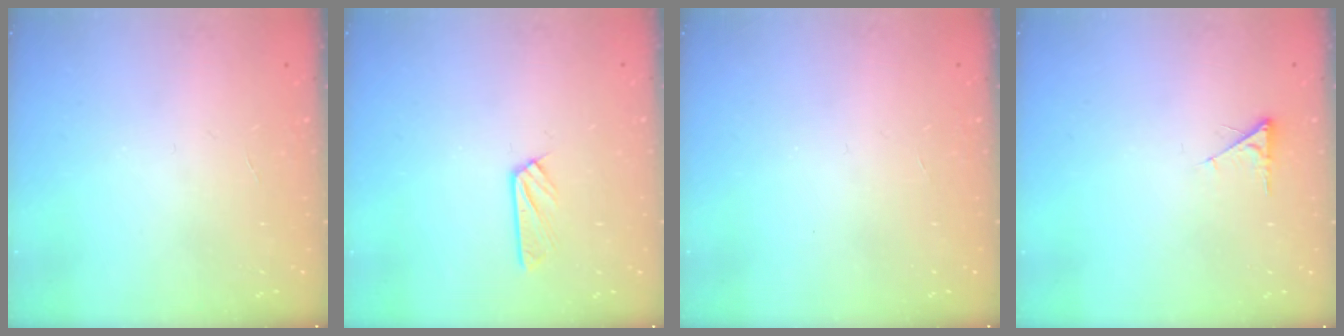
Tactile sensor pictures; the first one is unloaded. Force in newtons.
{"total": 4.6, "press": 4.6, "slide": 0.2}
{"total": 0.0}
{"total": 2.4, "press": 2.4, "slide": 0.4}